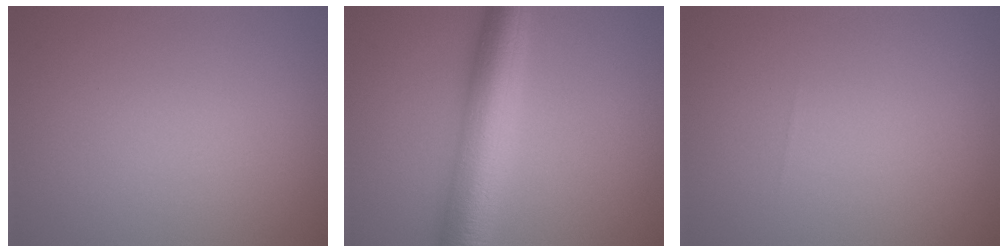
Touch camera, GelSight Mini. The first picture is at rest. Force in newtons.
{"total": 7.6, "press": 7.6, "slide": 0.0}
{"total": 0.0}